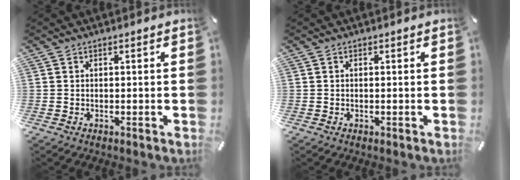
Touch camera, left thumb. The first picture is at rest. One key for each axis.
{"total": 0.0}